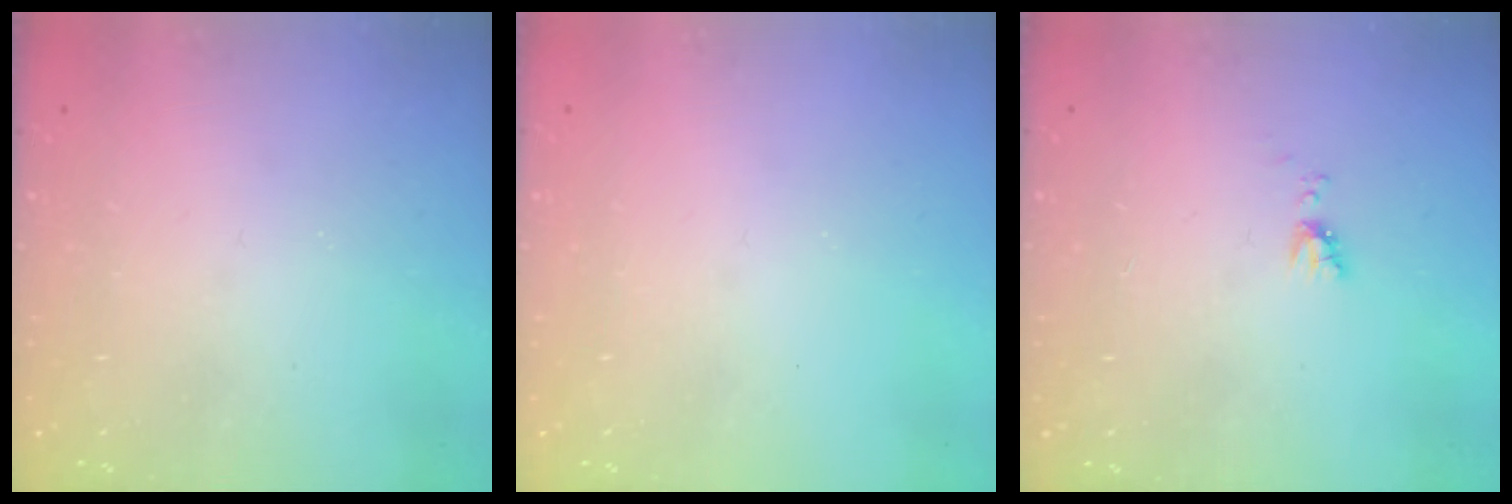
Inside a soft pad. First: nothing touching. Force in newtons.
{"total": 0.0}
{"total": 3.7, "press": 3.6, "slide": 0.7}